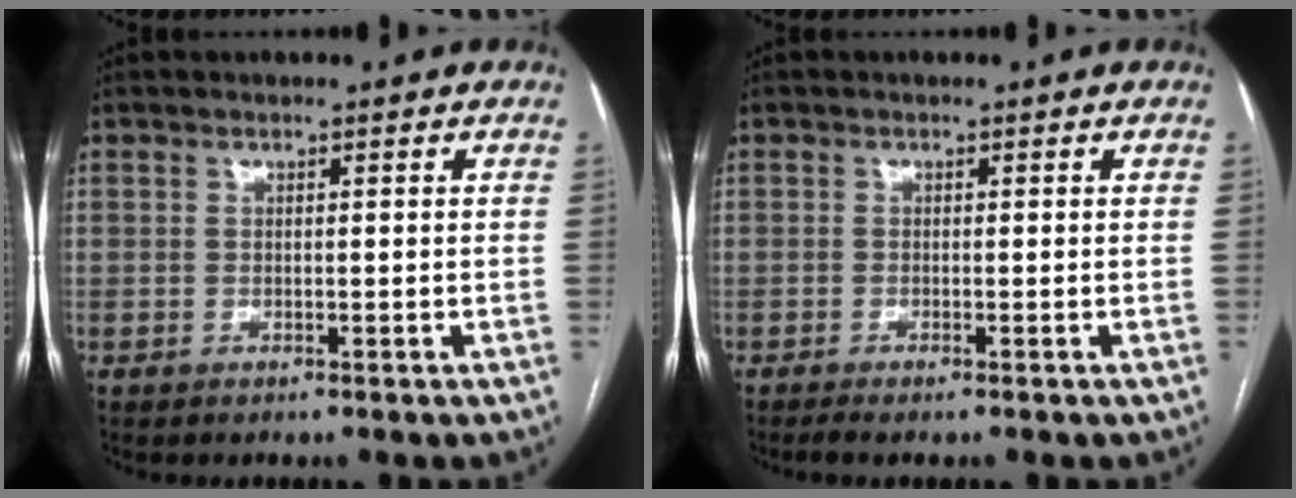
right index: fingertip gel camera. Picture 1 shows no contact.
{"total": 1.4, "force": [-0.9, 0.1, 1.0], "torque": [-0.022, -0.003, -0.018]}